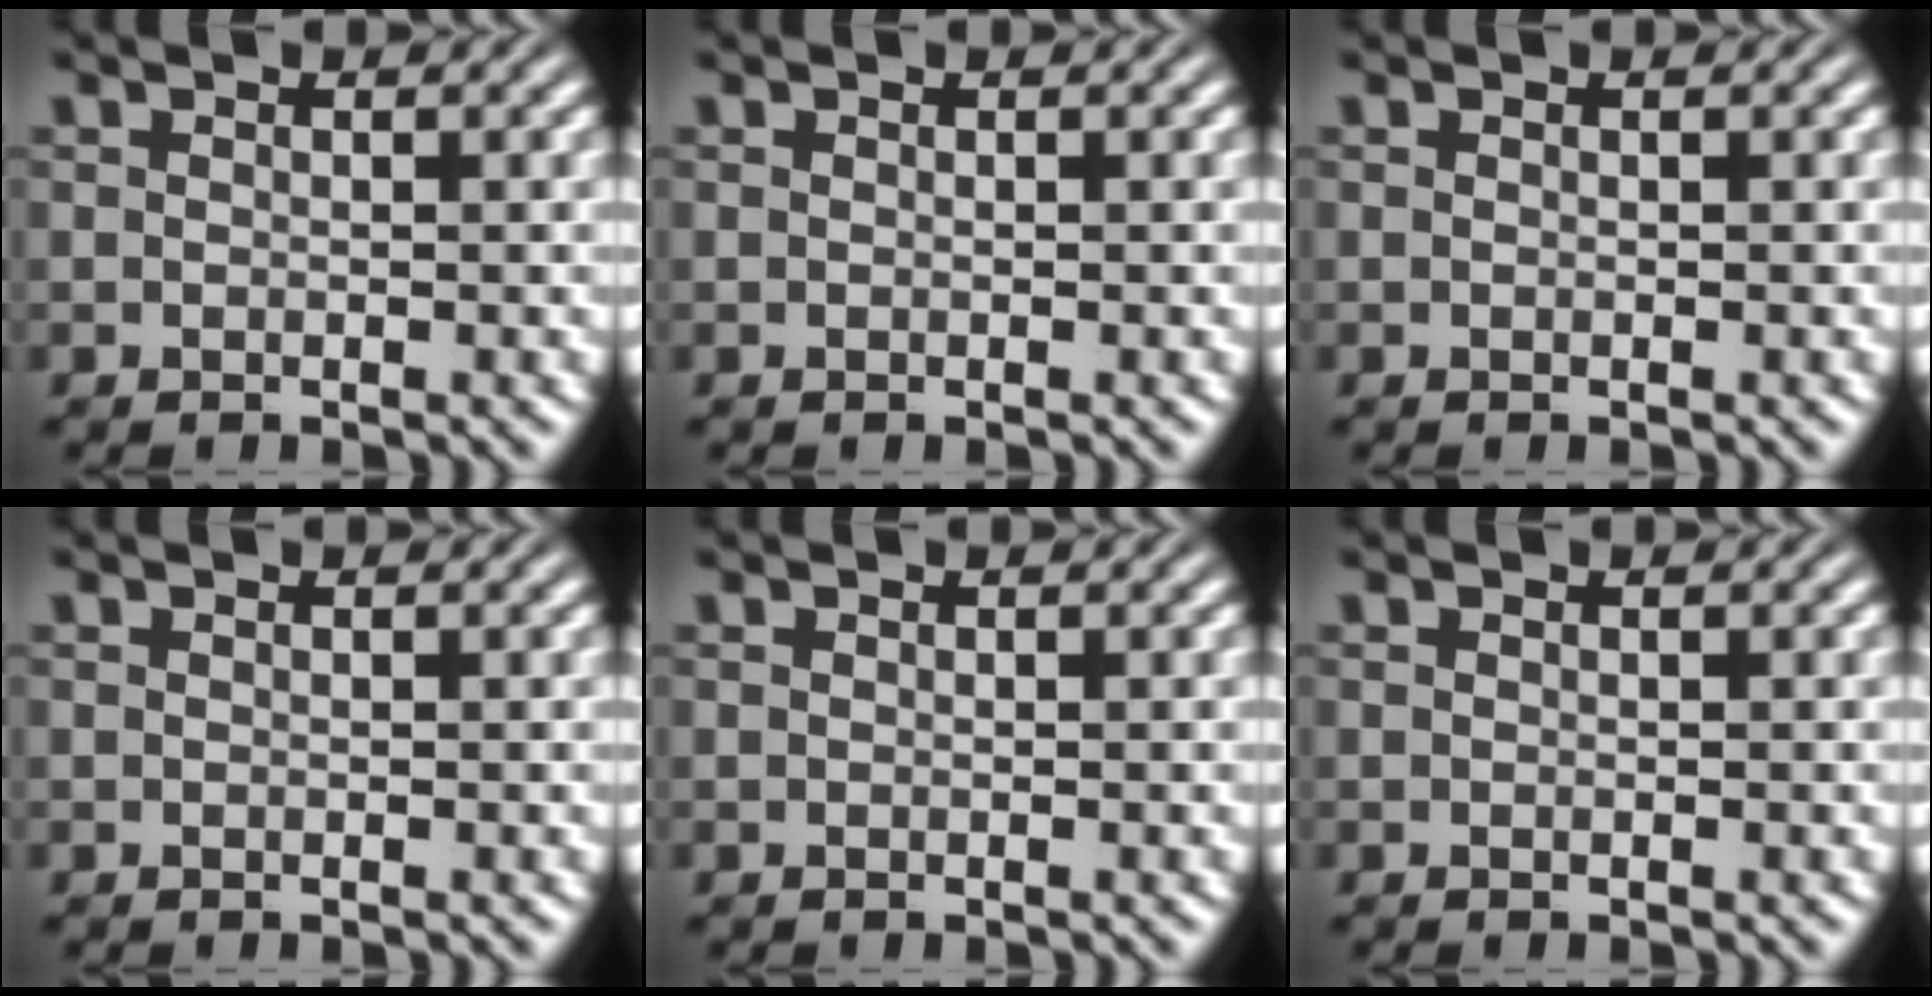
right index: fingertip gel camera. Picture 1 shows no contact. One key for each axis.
{"total": 0.0}
{"total": 0.0}
{"total": 0.0}
{"total": 0.0}
{"total": 0.0}